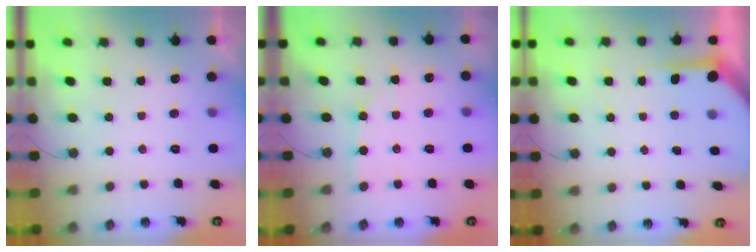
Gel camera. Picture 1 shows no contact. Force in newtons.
{"total": 2.3, "press": 2.3, "slide": 0.3}
{"total": 4.0, "press": 3.9, "slide": 0.3}